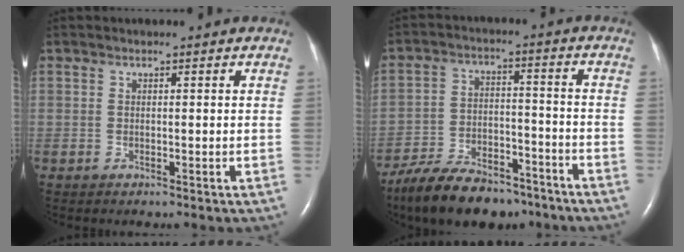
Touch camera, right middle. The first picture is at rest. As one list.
[{"total": 14.7, "force": [-11.9, 5.6, 6.7], "torque": [-0.115, 0.008, -0.192]}]